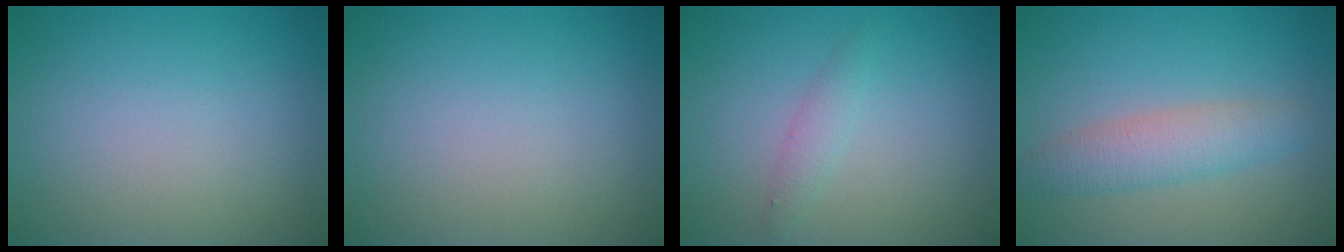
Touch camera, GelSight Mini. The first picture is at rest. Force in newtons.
{"total": 0.0}
{"total": 1.4, "press": 1.4, "slide": 0.1}
{"total": 3.5, "press": 3.5, "slide": 0.0}